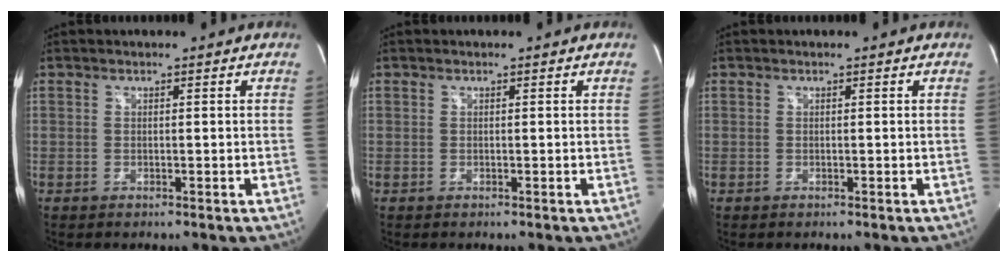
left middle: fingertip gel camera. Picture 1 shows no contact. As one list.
[{"total": 0.0}, {"total": 0.0}]